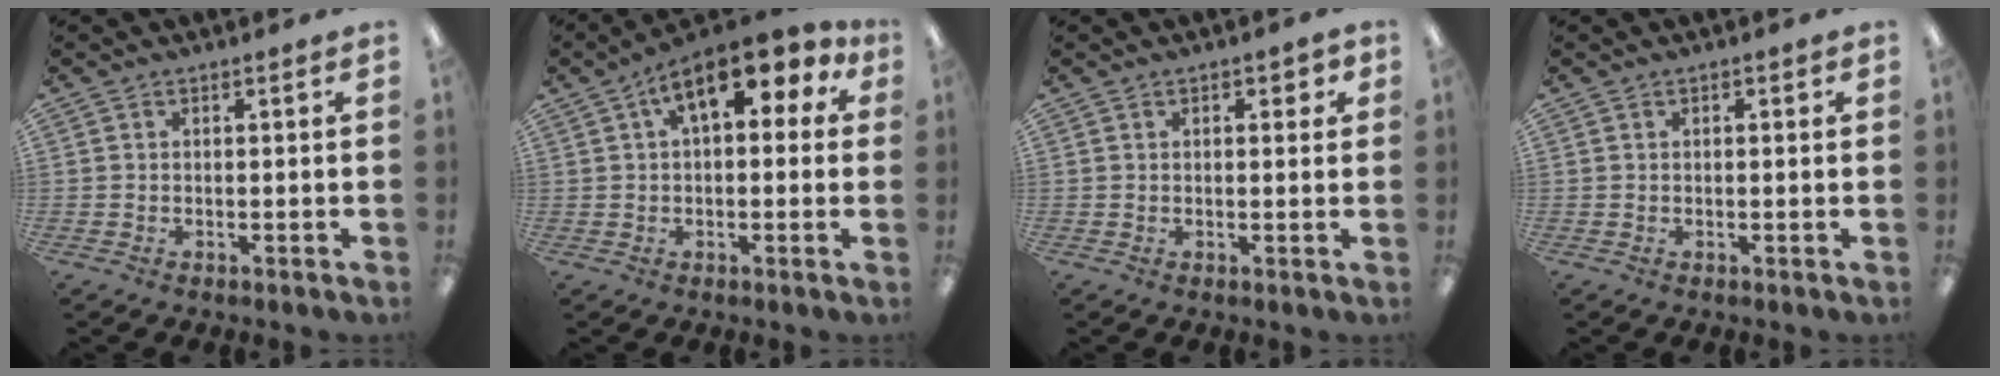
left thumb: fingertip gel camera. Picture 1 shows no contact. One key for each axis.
{"total": 11.9, "fx": 5.4, "fy": 5.3, "fz": 9.1, "tx": -0.138, "ty": -0.008, "tz": 0.090}
{"total": 2.1, "fx": 0.9, "fy": 1.2, "fz": 1.5, "tx": -0.014, "ty": -0.001, "tz": 0.011}
{"total": 0.5, "fx": 0.2, "fy": 0.3, "fz": 0.4, "tx": -0.007, "ty": 0.004, "tz": 0.004}